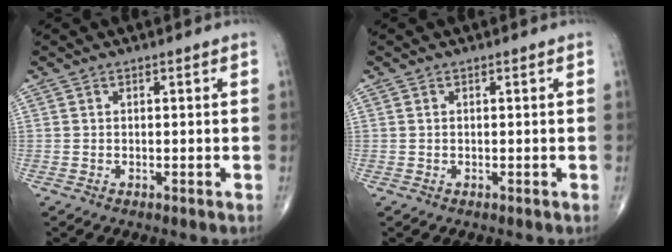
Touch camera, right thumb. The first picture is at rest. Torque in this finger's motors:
{"motor_torque": [0.03, 0.29, 0.09, 0.22, 0.07]}